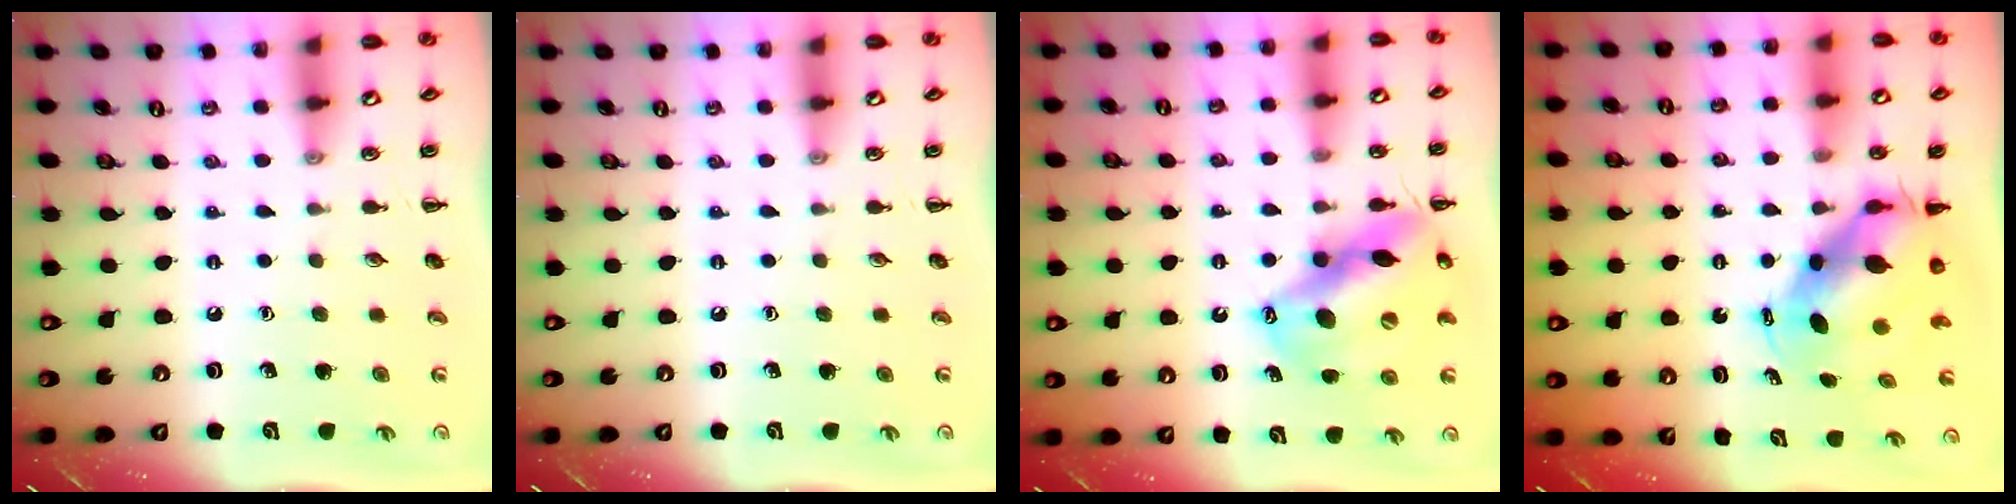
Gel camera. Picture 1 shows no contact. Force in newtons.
{"total": 0.0}
{"total": 16.1, "press": 15.4, "slide": 4.7}
{"total": 6.9, "press": 6.6, "slide": 1.9}